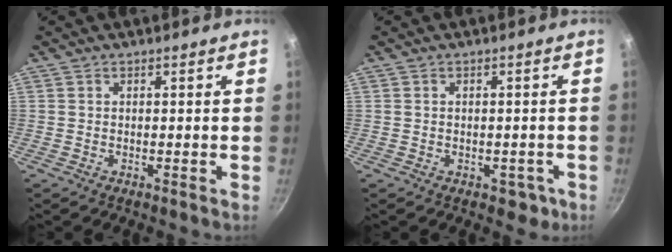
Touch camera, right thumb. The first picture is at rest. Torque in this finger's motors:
{"motor_torque": [-0.21, -0.02, -0.30, 0.12, -0.02]}